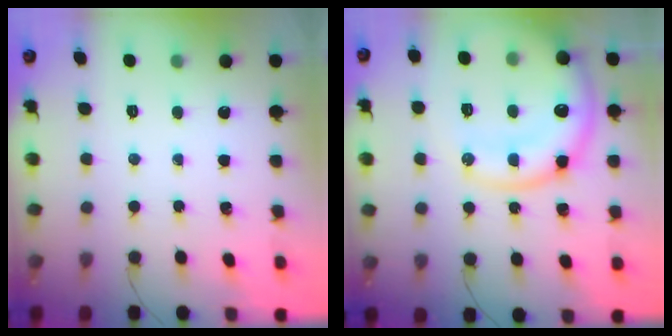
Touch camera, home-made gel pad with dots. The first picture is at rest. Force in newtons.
{"total": 18.3, "press": 18.1, "slide": 2.7}